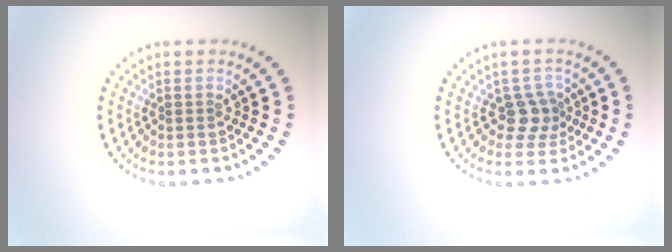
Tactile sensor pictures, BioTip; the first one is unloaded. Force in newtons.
{"total": 2.5, "press": 1.9, "slide": 1.6}